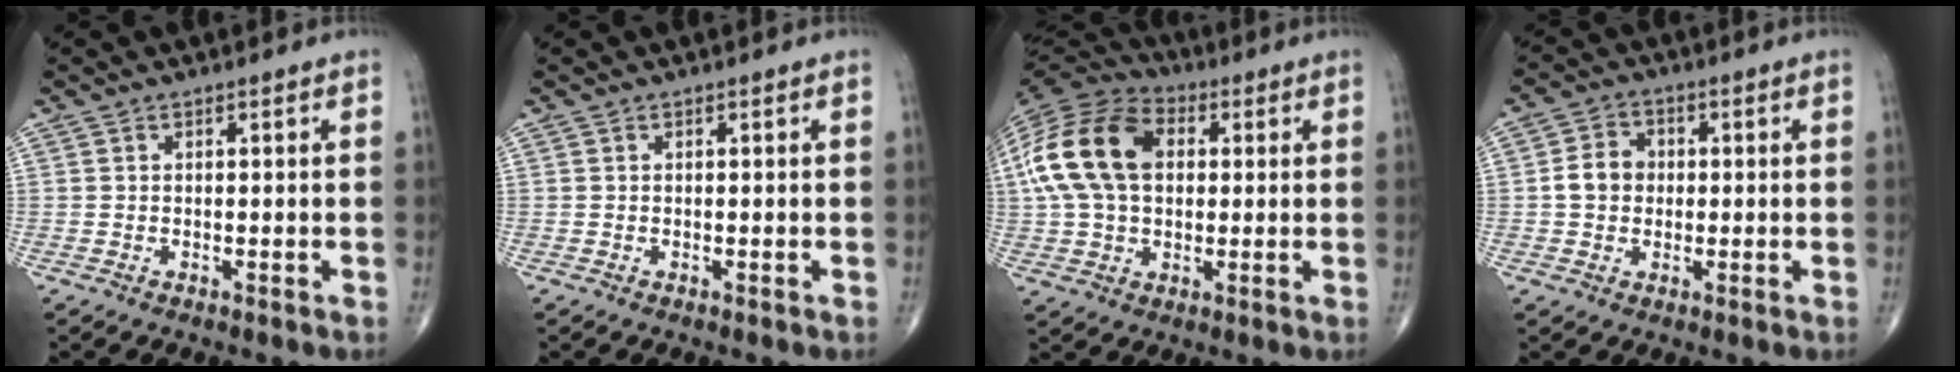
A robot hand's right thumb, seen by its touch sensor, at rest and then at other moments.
{"total": 0.0}
{"total": 18.5, "force": [3.0, 12.4, 13.4], "torque": [-0.262, 0.022, 0.048]}
{"total": 5.5, "force": [0.0, 4.6, 2.9], "torque": [-0.042, 0.015, -0.007]}